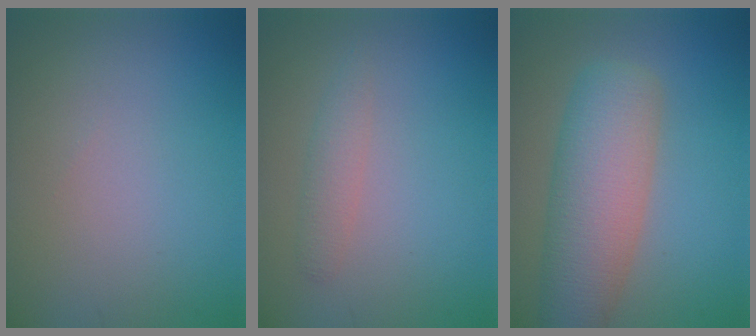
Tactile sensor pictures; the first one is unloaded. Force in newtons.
{"total": 1.6, "press": 1.6, "slide": 0.0}
{"total": 7.3, "press": 7.3, "slide": 0.6}